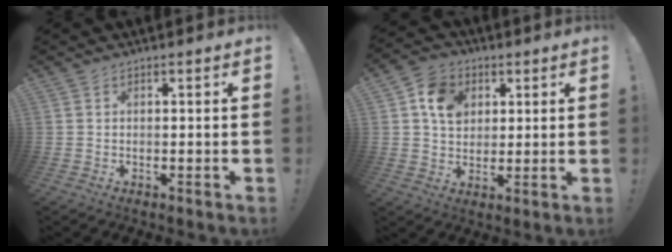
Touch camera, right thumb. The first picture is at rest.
{"total": 10.2, "force": [3.6, 8.3, 4.8], "torque": [-0.079, -0.003, 0.074]}